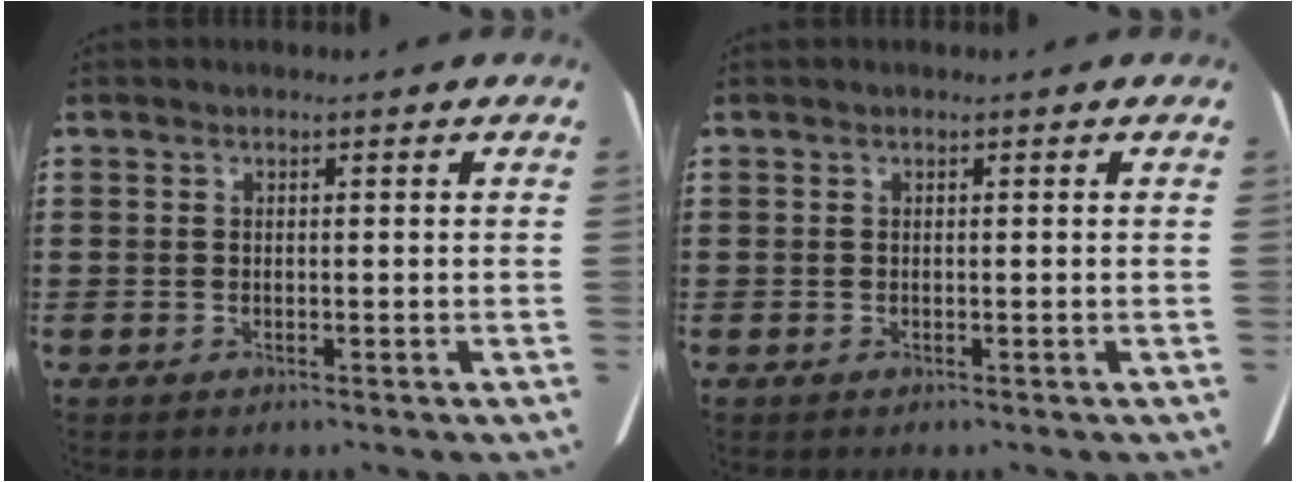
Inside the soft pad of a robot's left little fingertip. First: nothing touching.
{"total": 0.0}